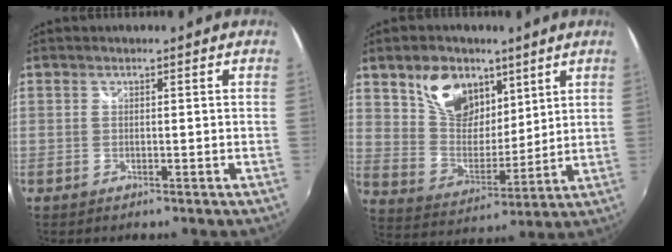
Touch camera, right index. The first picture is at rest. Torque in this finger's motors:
{"motor_torque": [1.09, 1.05, 0.44, 0.09]}